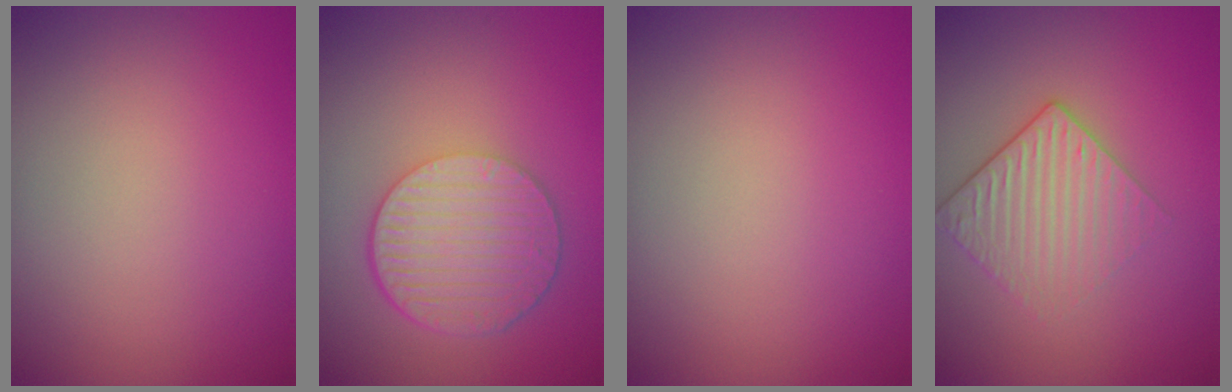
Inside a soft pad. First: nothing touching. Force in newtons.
{"total": 6.5, "press": 4.5, "slide": 4.8}
{"total": 0.0}
{"total": 3.0, "press": 2.6, "slide": 1.5}